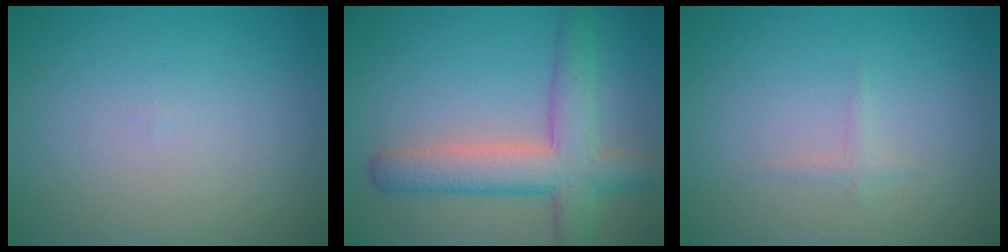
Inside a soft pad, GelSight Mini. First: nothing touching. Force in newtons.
{"total": 6.2, "press": 6.2, "slide": 0.2}
{"total": 0.7, "press": 0.7, "slide": 0.0}